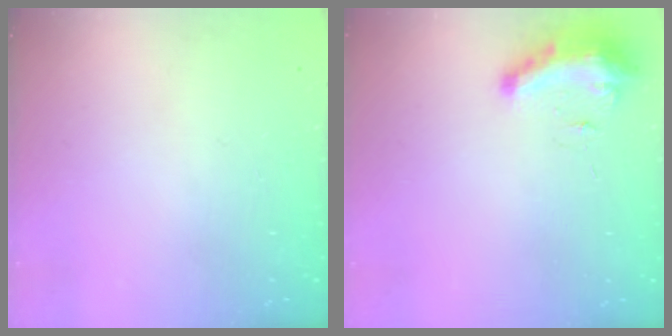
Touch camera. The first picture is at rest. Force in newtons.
{"total": 9.3, "press": 9.2, "slide": 0.9}